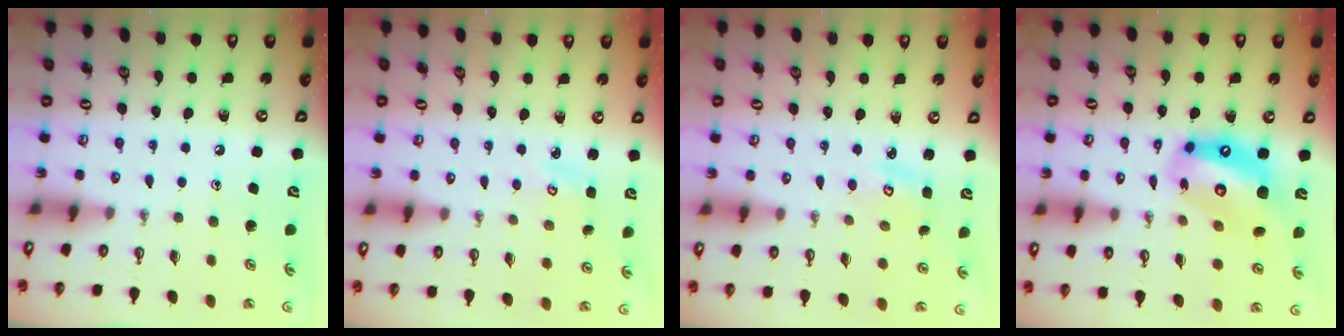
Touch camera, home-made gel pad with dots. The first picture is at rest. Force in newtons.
{"total": 2.9, "press": 2.9, "slide": 0.3}
{"total": 4.6, "press": 4.5, "slide": 0.5}
{"total": 16.2, "press": 16.1, "slide": 2.0}